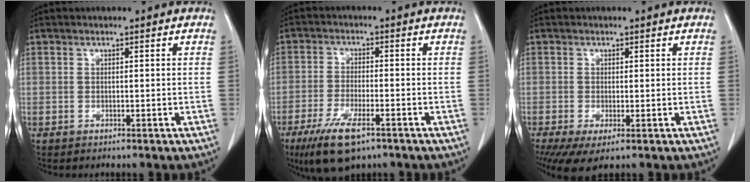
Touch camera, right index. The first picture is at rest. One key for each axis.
{"total": 9.0, "fx": -5.5, "fy": 2.5, "fz": 6.6, "tx": -0.126, "ty": -0.018, "tz": -0.092}
{"total": 4.3, "fx": -2.0, "fy": 1.4, "fz": 3.6, "tx": -0.061, "ty": -0.014, "tz": -0.030}